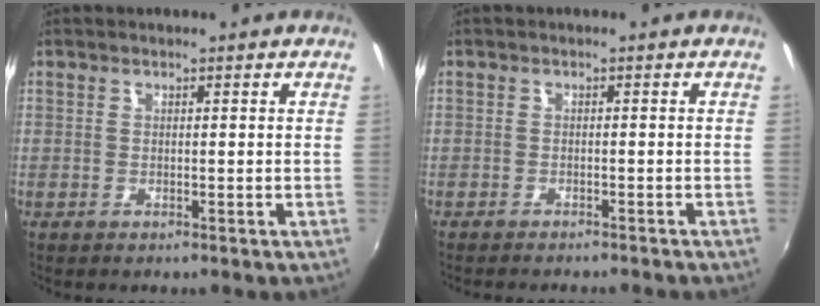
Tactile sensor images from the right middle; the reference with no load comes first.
{"total": 5.0, "force": [-4.5, 0.7, 2.0], "torque": [-0.044, -0.016, -0.066]}